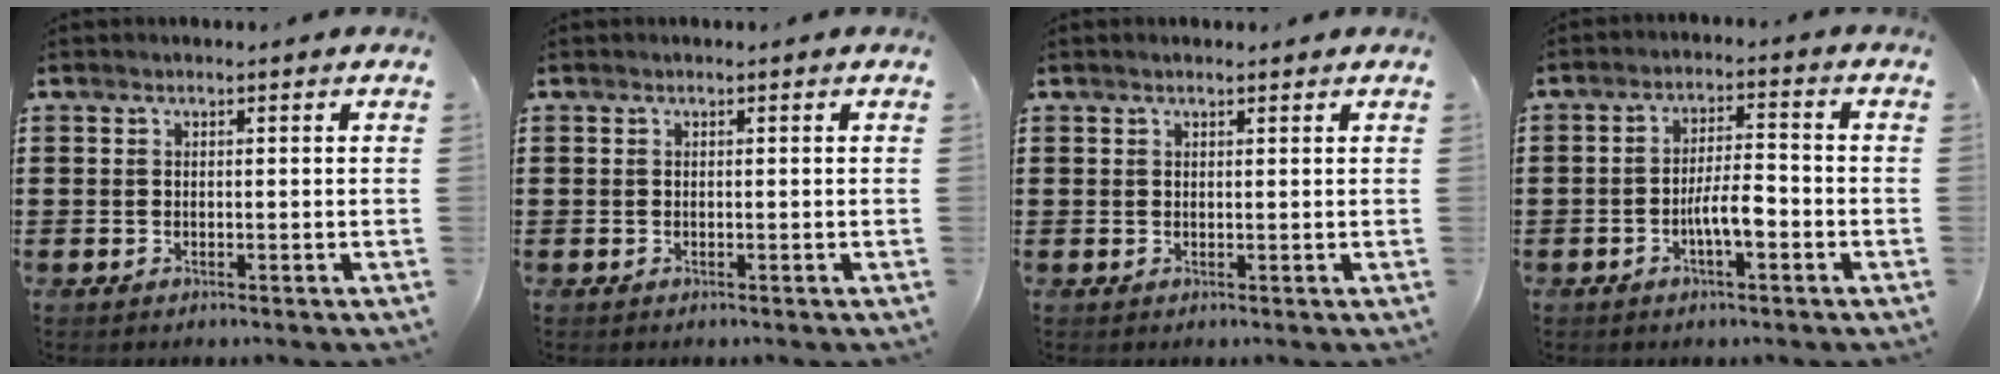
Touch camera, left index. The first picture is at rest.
{"total": 0.0}
{"total": 0.6, "force": [0.6, 0.1, 0.3], "torque": [-0.006, 0.002, 0.010]}
{"total": 5.3, "force": [-2.0, 1.6, 4.7], "torque": [-0.101, 0.004, -0.045]}